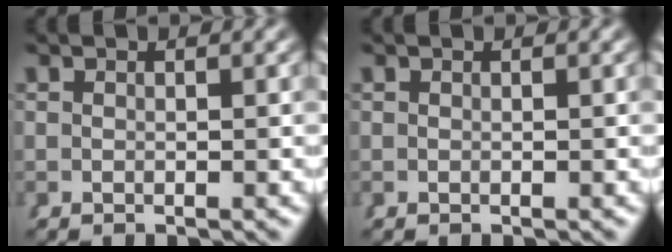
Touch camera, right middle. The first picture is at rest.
{"total": 0.0}